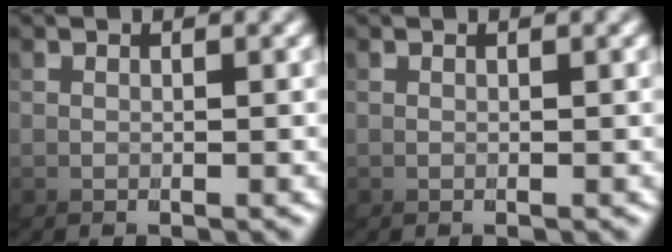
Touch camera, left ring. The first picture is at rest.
{"total": 0.0}